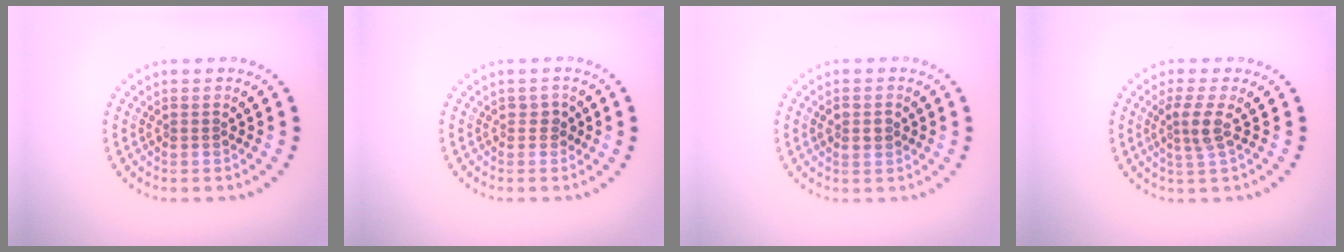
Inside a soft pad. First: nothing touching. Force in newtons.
{"total": 1.1, "press": 1.0, "slide": 0.5}
{"total": 1.5, "press": 1.4, "slide": 0.5}
{"total": 2.2, "press": 1.8, "slide": 1.4}